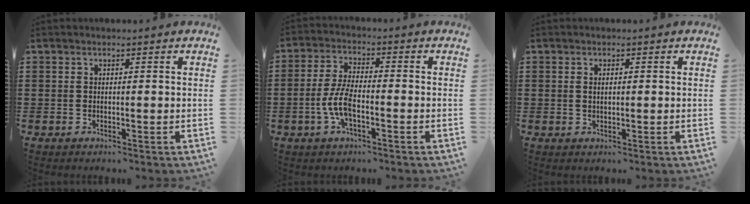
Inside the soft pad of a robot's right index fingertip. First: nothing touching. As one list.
[{"total": 6.6, "force": [-2.1, 2.2, 5.8], "torque": [-0.134, -0.008, -0.045]}, {"total": 1.1, "force": [0.1, 0.4, 1.0], "torque": [-0.020, 0.004, -0.001]}]